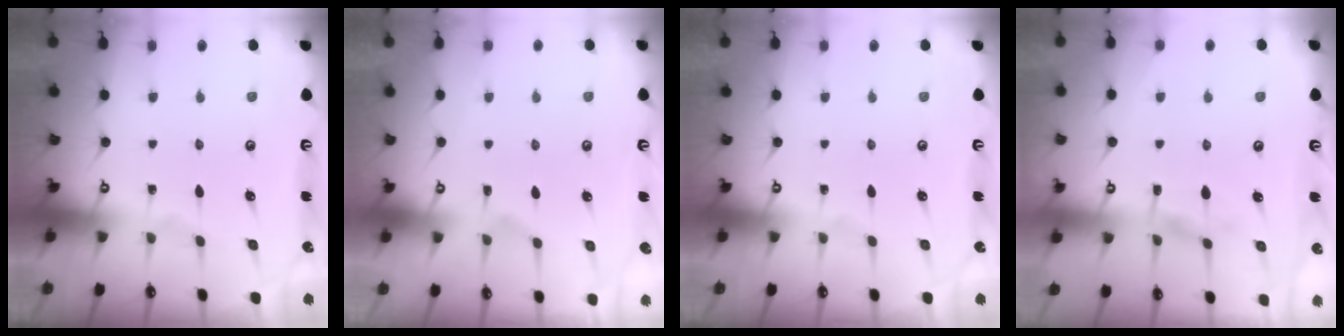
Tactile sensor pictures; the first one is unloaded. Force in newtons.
{"total": 2.9, "press": 2.7, "slide": 1.1}
{"total": 0.0}
{"total": 2.2, "press": 1.9, "slide": 1.2}